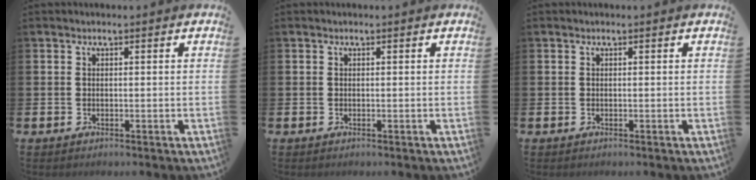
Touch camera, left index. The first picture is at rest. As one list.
[{"total": 0.0}, {"total": 0.0}]